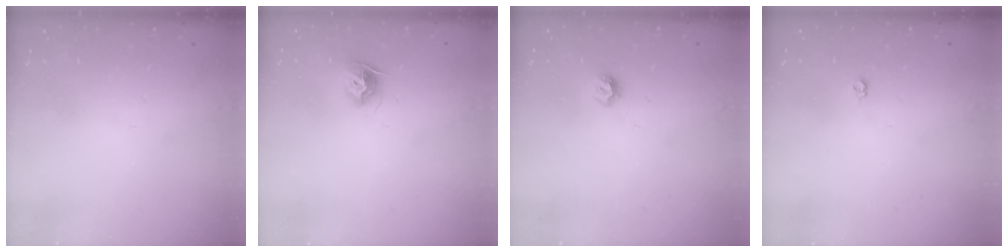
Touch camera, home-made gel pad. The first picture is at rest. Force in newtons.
{"total": 8.7, "press": 8.6, "slide": 0.4}
{"total": 6.5, "press": 6.5, "slide": 0.8}
{"total": 3.1, "press": 3.0, "slide": 0.6}